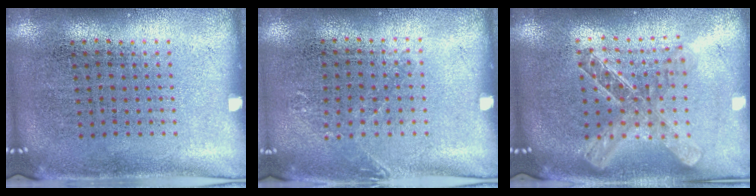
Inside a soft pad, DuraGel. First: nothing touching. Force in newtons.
{"total": 0.8, "press": 0.8, "slide": 0.1}
{"total": 2.0, "press": 1.7, "slide": 1.1}